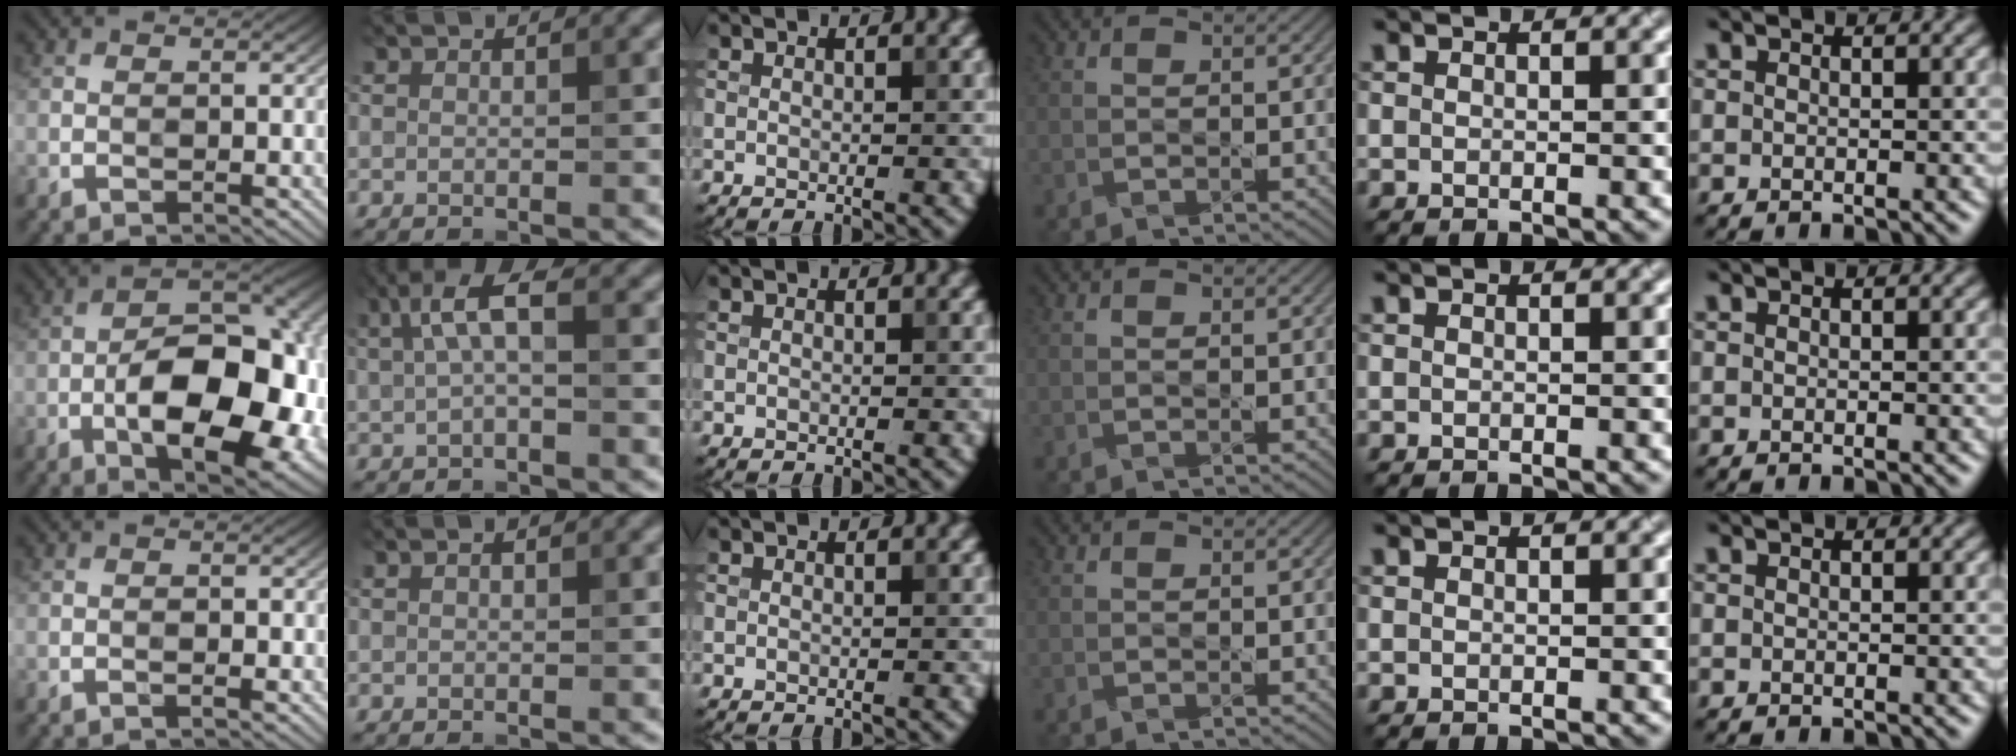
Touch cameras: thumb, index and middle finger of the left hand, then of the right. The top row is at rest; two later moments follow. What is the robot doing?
{"motion": "pour", "object": "bowl"}